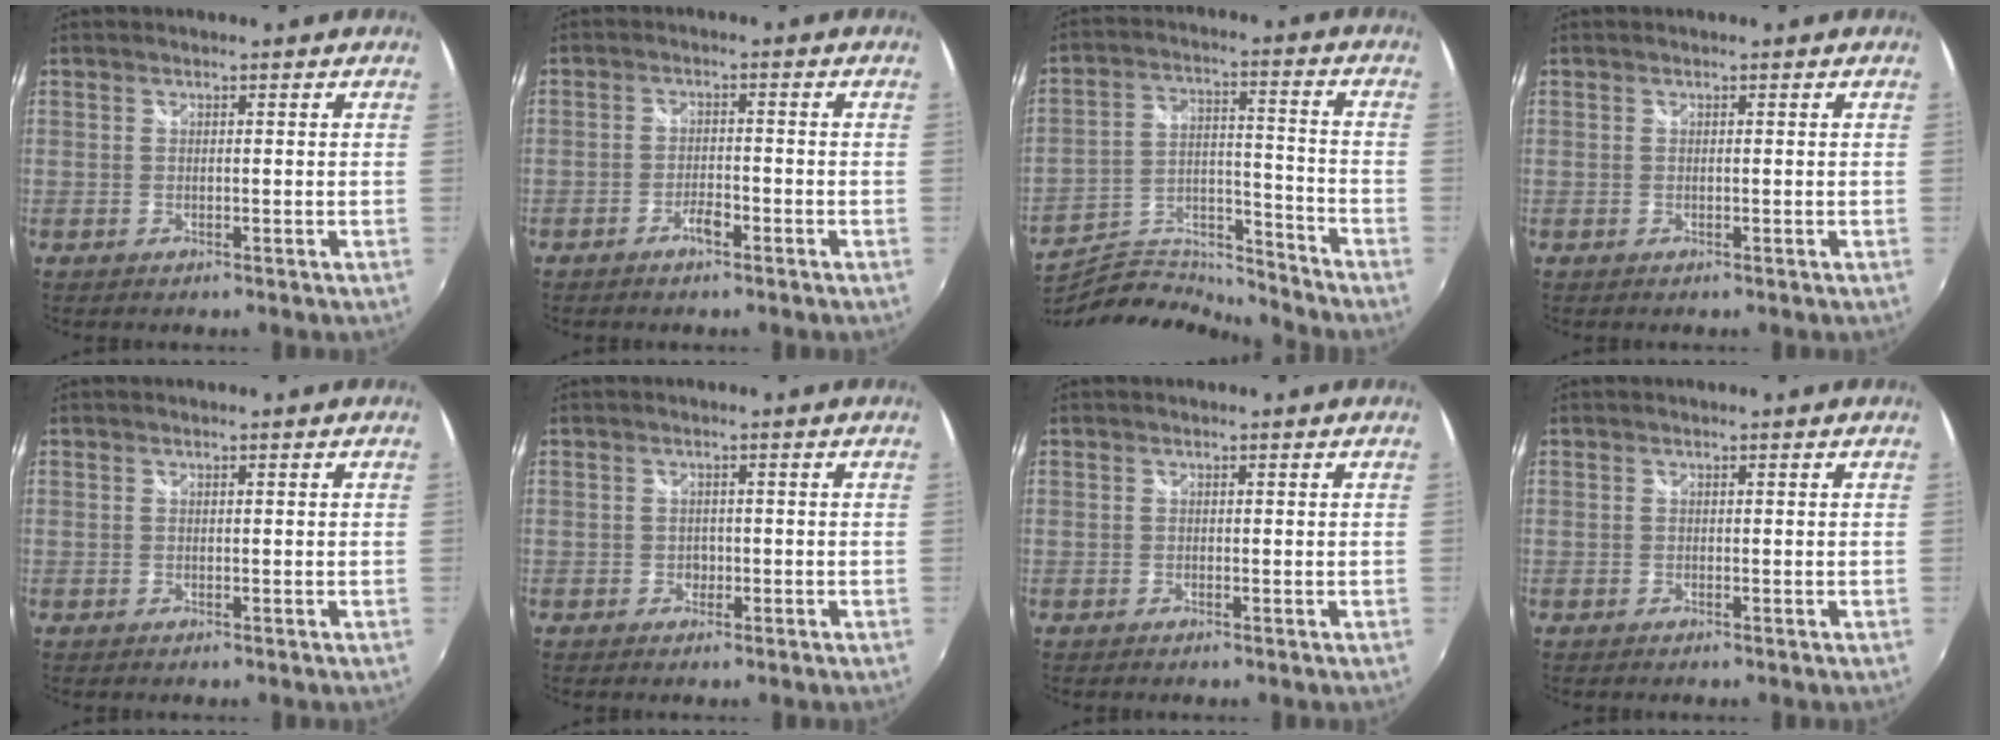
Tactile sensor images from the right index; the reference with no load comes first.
{"total": 2.9, "force": [-2.0, 1.0, 1.9], "torque": [-0.045, 0.000, -0.038]}
{"total": 12.7, "force": [-12.3, 2.0, 2.6], "torque": [-0.051, 0.017, -0.221]}
{"total": 0.0}
{"total": 0.0}
{"total": 1.6, "force": [-0.5, 1.4, 0.4], "torque": [-0.006, -0.002, -0.005]}
{"total": 0.0}
{"total": 0.0}